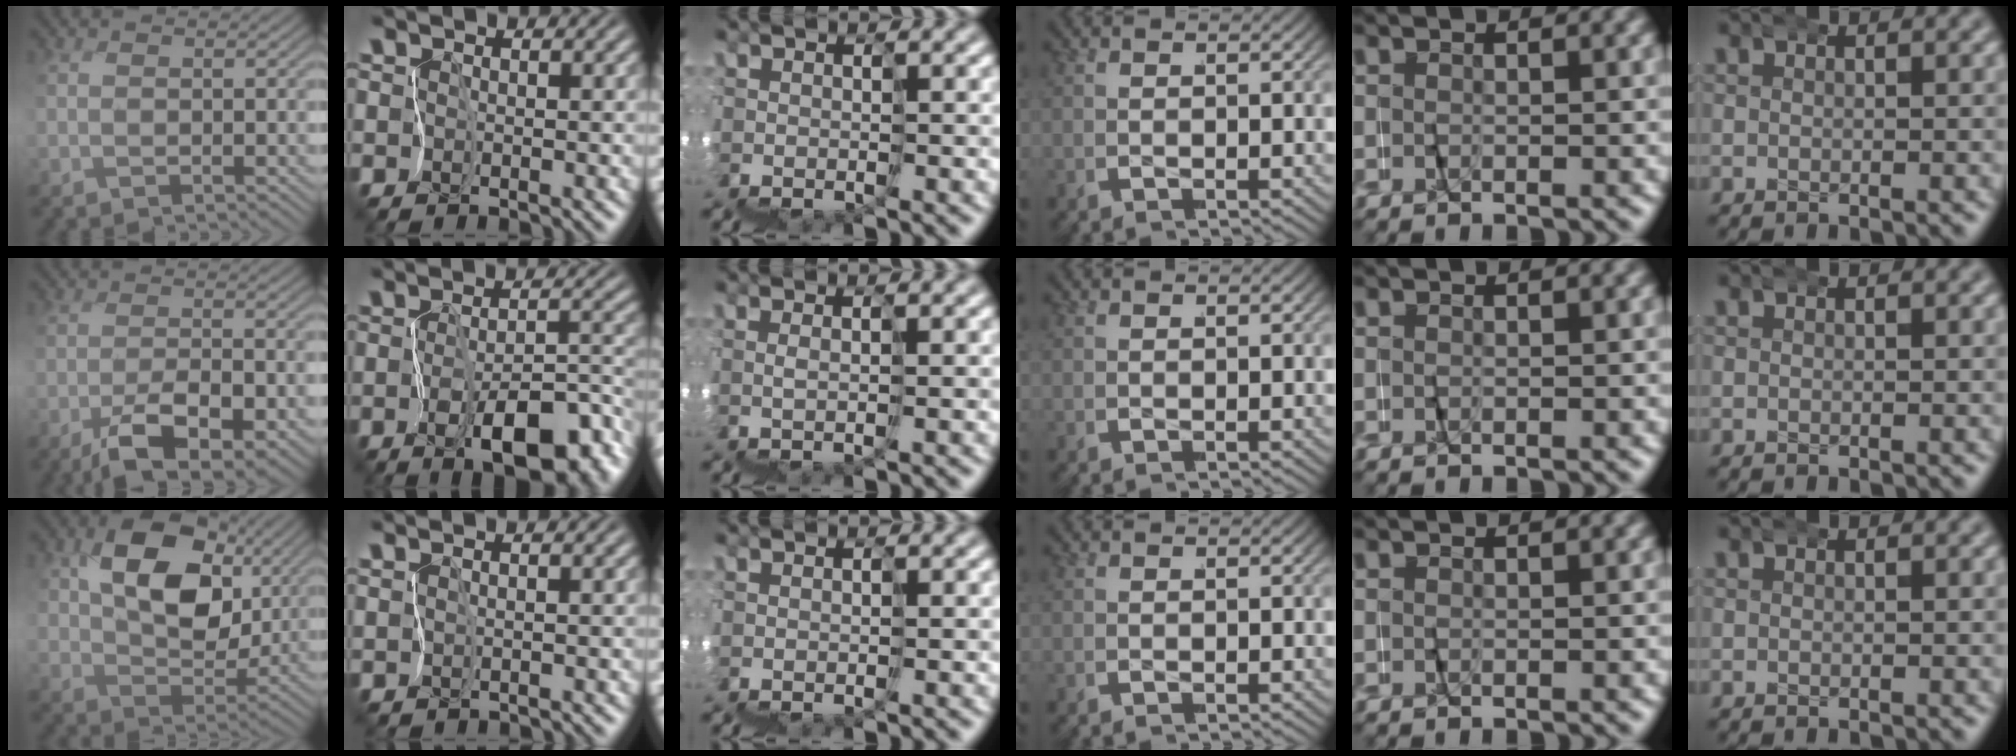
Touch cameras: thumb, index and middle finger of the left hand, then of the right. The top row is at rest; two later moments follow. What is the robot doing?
{"motion": "wrap", "object": "napkin"}